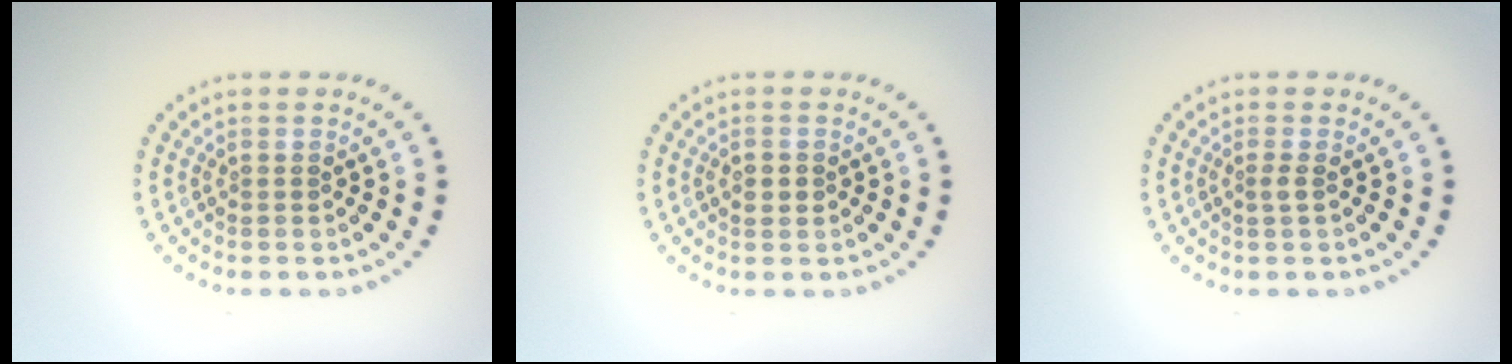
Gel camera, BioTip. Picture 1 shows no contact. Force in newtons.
{"total": 1.0, "press": 1.0, "slide": 0.1}
{"total": 0.8, "press": 0.5, "slide": 0.6}